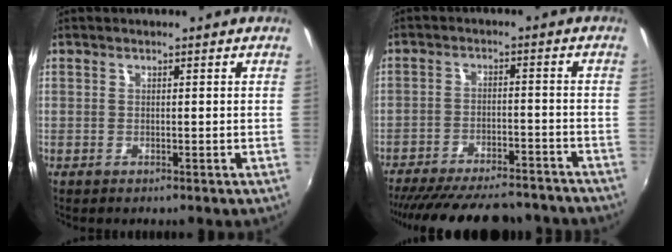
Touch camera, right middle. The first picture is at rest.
{"total": 22.3, "force": [-19.4, 6.2, 9.0], "torque": [-0.184, -0.005, -0.260]}